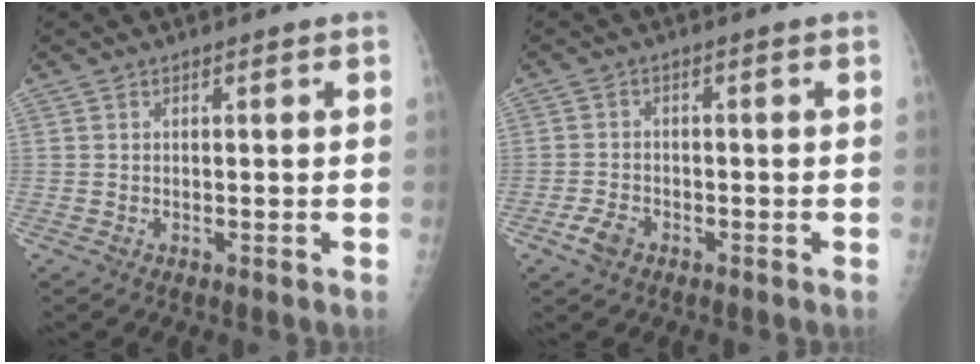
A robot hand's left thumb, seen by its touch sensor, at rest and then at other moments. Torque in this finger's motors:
{"motor_torque": [-0.22, 0.57, 0.14, 0.02, 0.00]}